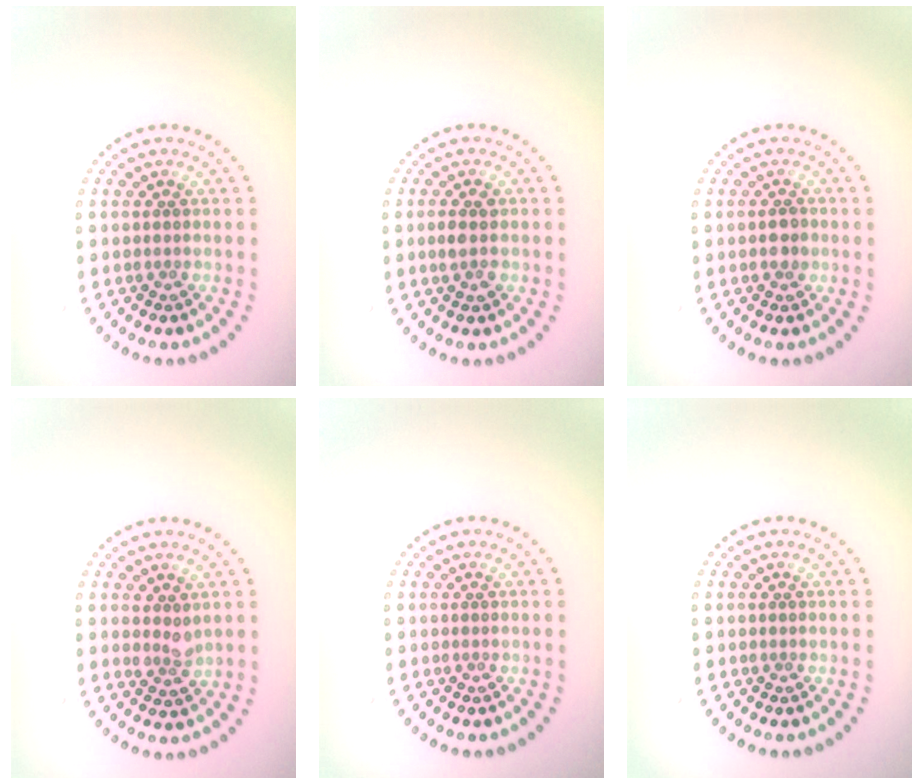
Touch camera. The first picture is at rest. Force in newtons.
{"total": 1.7, "press": 1.7, "slide": 0.2}
{"total": 1.3, "press": 1.3, "slide": 0.2}
{"total": 1.7, "press": 1.4, "slide": 0.9}
{"total": 0.0}
{"total": 0.0}